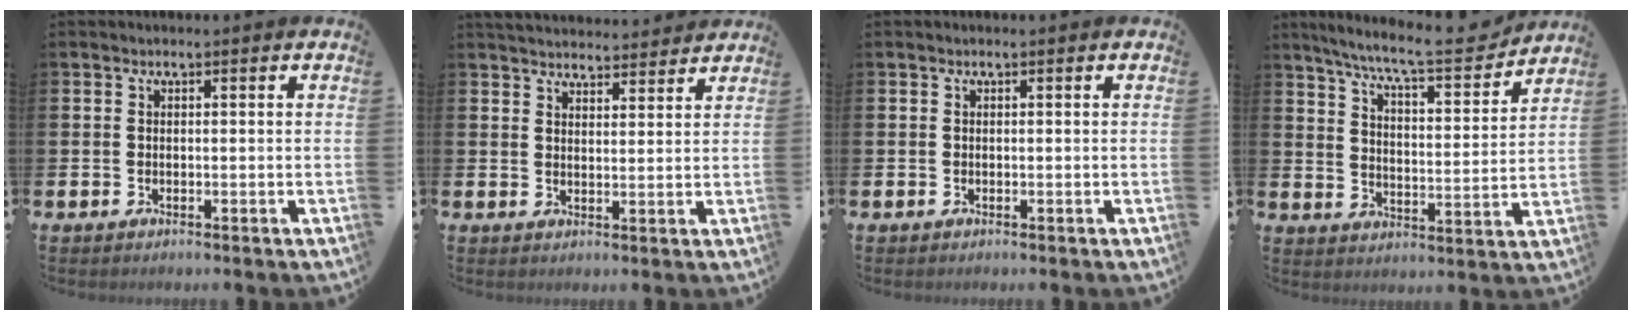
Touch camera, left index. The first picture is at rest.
{"total": 3.8, "force": [3.7, 0.6, 0.0], "torque": [-0.007, -0.023, 0.068]}
{"total": 0.0}
{"total": 8.9, "force": [8.1, 0.9, 3.6], "torque": [-0.092, -0.052, 0.137]}